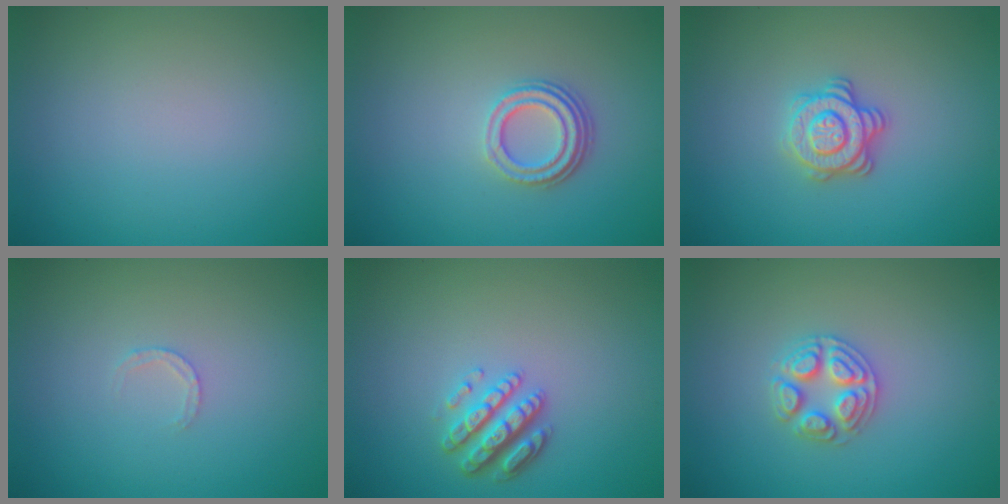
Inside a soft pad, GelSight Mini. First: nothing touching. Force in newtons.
{"total": 3.1, "press": 2.2, "slide": 2.2}
{"total": 3.3, "press": 3.0, "slide": 1.4}
{"total": 0.9, "press": 0.9, "slide": 0.2}
{"total": 3.3, "press": 3.0, "slide": 1.4}
{"total": 3.4, "press": 3.4, "slide": 0.5}